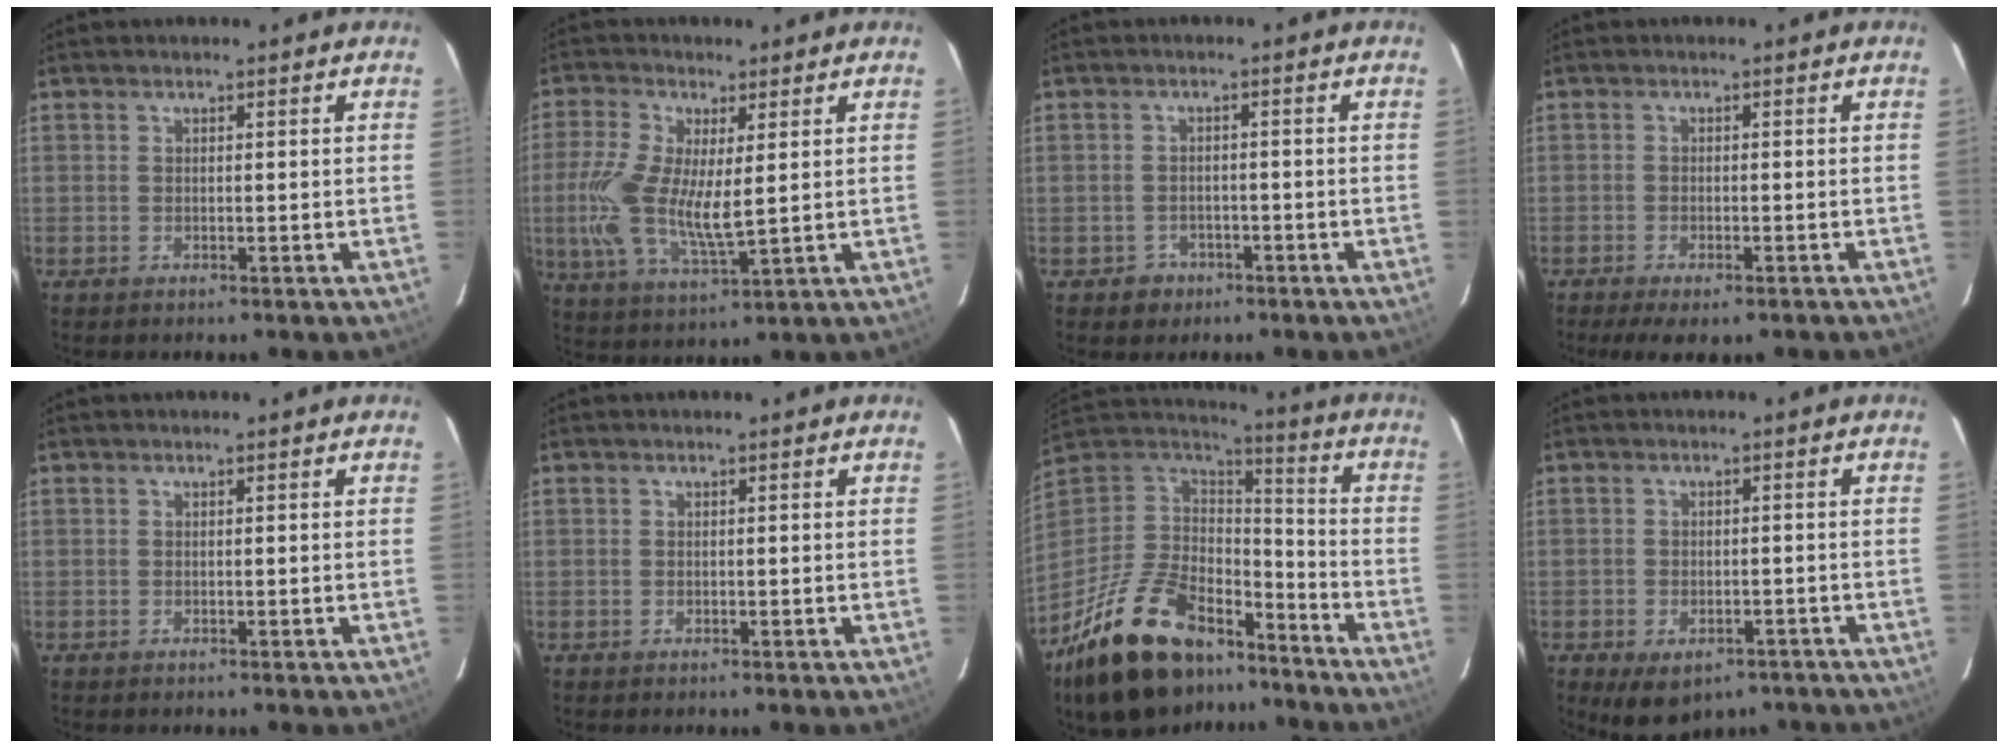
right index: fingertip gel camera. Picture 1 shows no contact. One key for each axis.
{"total": 12.1, "fx": 1.1, "fy": 4.6, "fz": 11.1, "tx": -0.240, "ty": -0.006, "tz": 0.023}
{"total": 3.6, "fx": -1.8, "fy": 3.1, "fz": 0.3, "tx": -0.016, "ty": 0.011, "tz": -0.021}
{"total": 6.8, "fx": -5.0, "fy": 2.0, "fz": 4.1, "tx": -0.097, "ty": -0.026, "tz": -0.076}
{"total": 0.0}
{"total": 0.0}
{"total": 29.2, "fx": -19.5, "fy": 14.4, "fz": 16.2, "tx": -0.329, "ty": 0.000, "tz": -0.302}
{"total": 9.0, "fx": -5.8, "fy": 5.3, "fz": 4.4, "tx": -0.087, "ty": -0.009, "tz": -0.066}